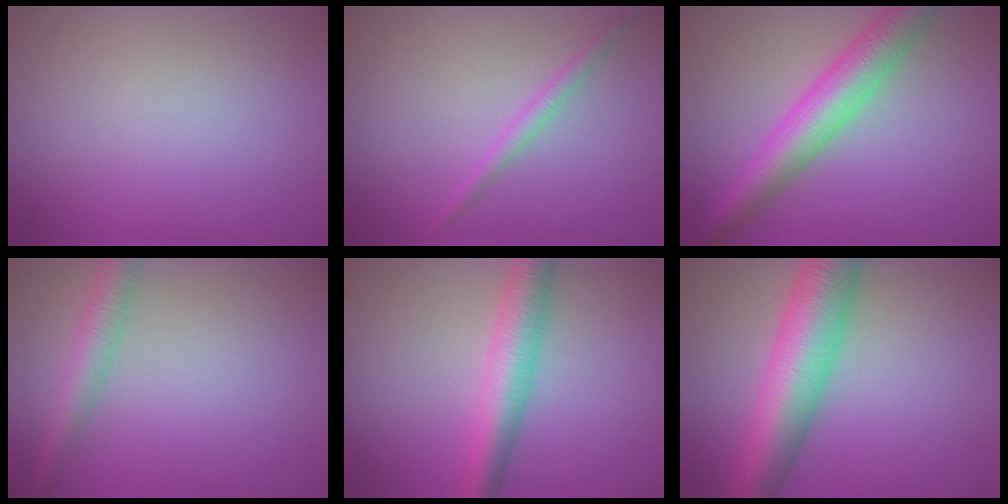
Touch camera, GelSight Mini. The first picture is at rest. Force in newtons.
{"total": 1.6, "press": 1.6, "slide": 0.1}
{"total": 6.3, "press": 6.3, "slide": 0.1}
{"total": 3.2, "press": 3.1, "slide": 0.2}
{"total": 4.8, "press": 4.8, "slide": 0.1}
{"total": 9.2, "press": 9.1, "slide": 0.2}